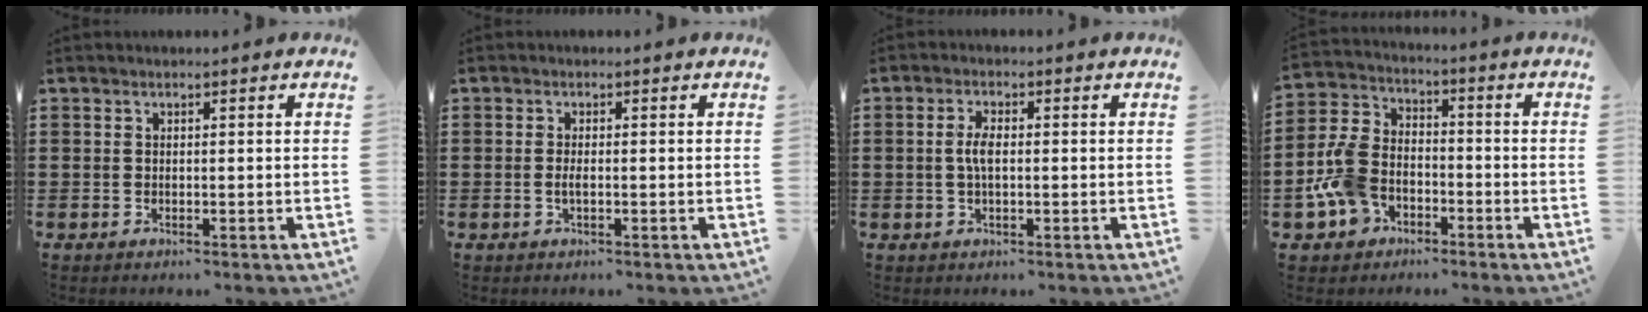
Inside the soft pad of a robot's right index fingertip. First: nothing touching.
{"total": 1.5, "force": [-0.3, 0.3, 1.4], "torque": [-0.026, 0.000, -0.005]}
{"total": 3.3, "force": [0.0, 1.2, 3.0], "torque": [-0.066, -0.001, -0.005]}
{"total": 8.7, "force": [-3.4, 6.5, 4.8], "torque": [-0.145, 0.011, -0.072]}